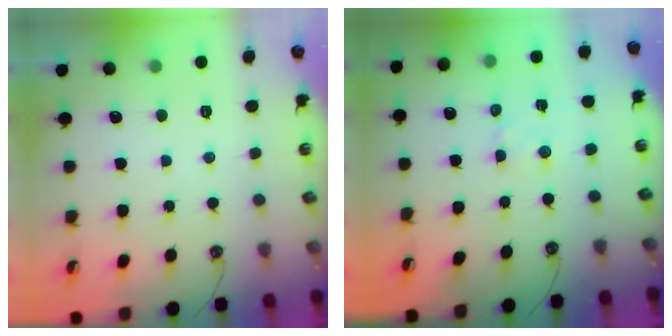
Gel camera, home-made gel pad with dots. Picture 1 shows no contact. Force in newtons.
{"total": 2.0, "press": 2.0, "slide": 0.3}